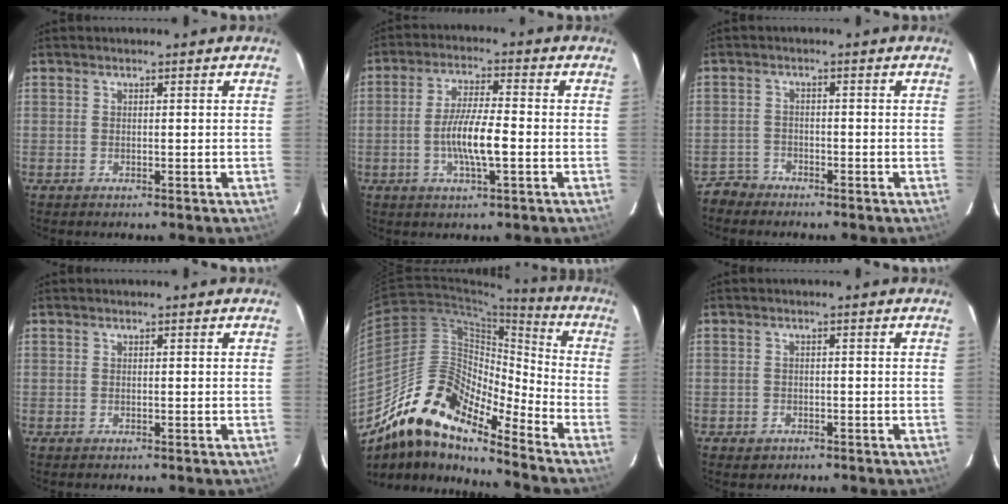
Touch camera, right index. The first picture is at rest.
{"total": 8.1, "force": [-2.0, 1.4, 7.7], "torque": [-0.149, 0.000, -0.038]}
{"total": 3.2, "force": [-2.8, 1.6, -0.3], "torque": [-0.004, 0.010, -0.058]}
{"total": 0.0}
{"total": 16.3, "force": [-13.2, 4.2, 8.6], "torque": [-0.139, 0.005, -0.263]}
{"total": 2.1, "force": [-1.2, 1.7, 0.5], "torque": [-0.012, 0.003, -0.014]}